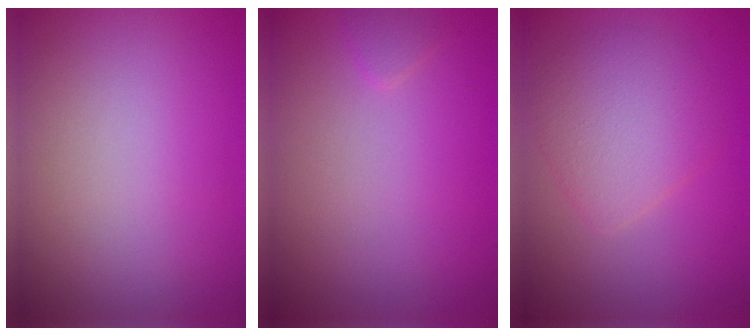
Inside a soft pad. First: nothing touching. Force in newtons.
{"total": 0.6, "press": 0.6, "slide": 0.1}
{"total": 3.9, "press": 3.9, "slide": 0.2}